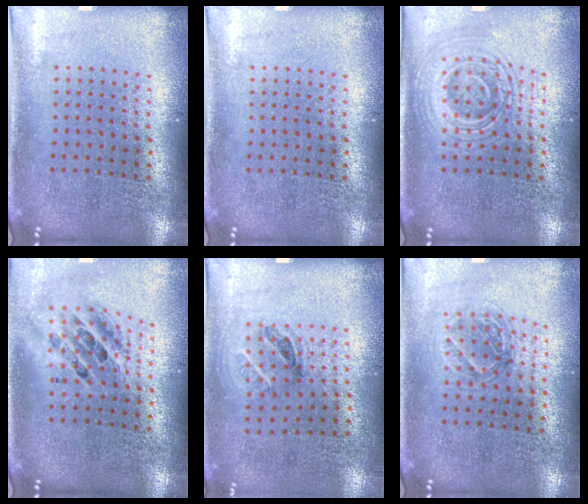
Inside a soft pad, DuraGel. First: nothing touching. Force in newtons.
{"total": 0.0}
{"total": 2.7, "press": 2.7, "slide": 0.5}
{"total": 1.7, "press": 1.4, "slide": 1.0}
{"total": 1.2, "press": 0.7, "slide": 0.9}
{"total": 1.2, "press": 1.1, "slide": 0.5}